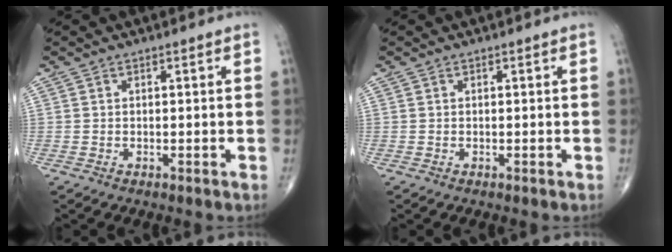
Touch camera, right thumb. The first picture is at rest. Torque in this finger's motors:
{"motor_torque": [-0.03, 0.04, 0.00, 0.00, 0.00]}